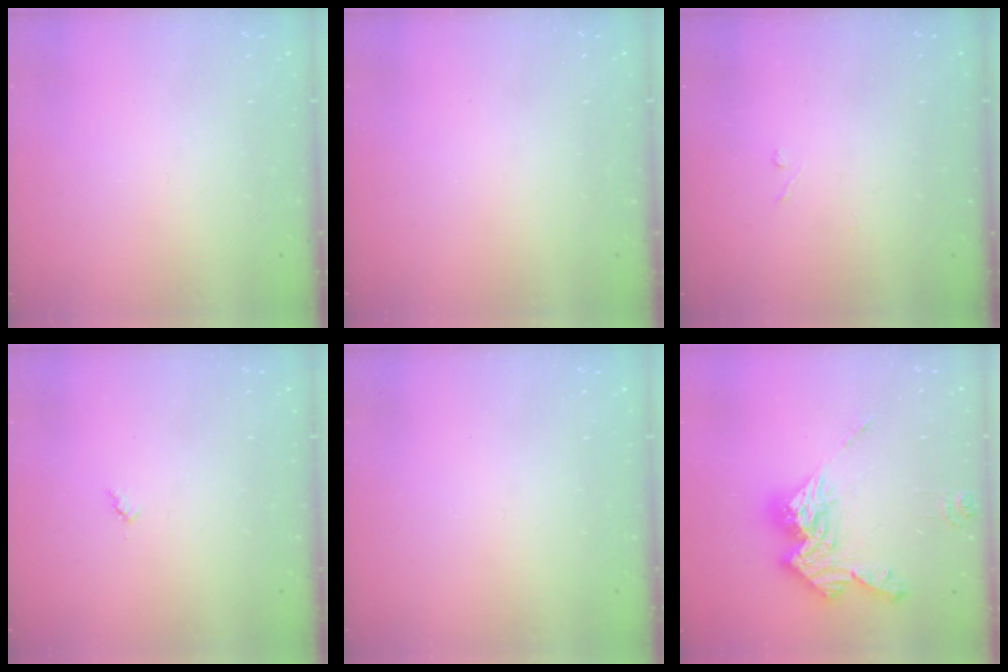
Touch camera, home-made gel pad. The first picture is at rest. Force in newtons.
{"total": 0.0}
{"total": 3.2, "press": 3.2, "slide": 0.4}
{"total": 3.8, "press": 3.8, "slide": 0.5}
{"total": 0.0}
{"total": 17.1, "press": 17.0, "slide": 0.9}